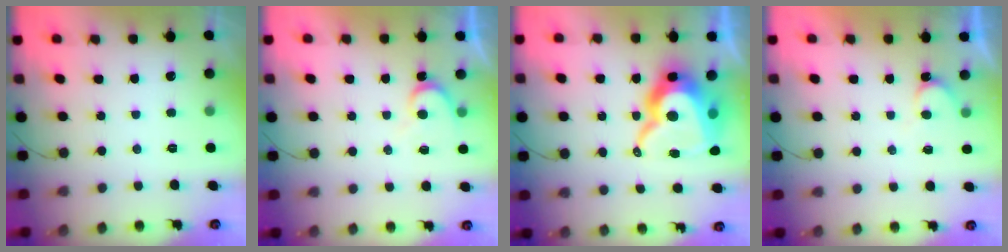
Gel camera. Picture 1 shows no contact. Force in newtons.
{"total": 5.8, "press": 5.8, "slide": 0.4}
{"total": 19.4, "press": 19.4, "slide": 1.4}
{"total": 4.0, "press": 4.0, "slide": 0.1}